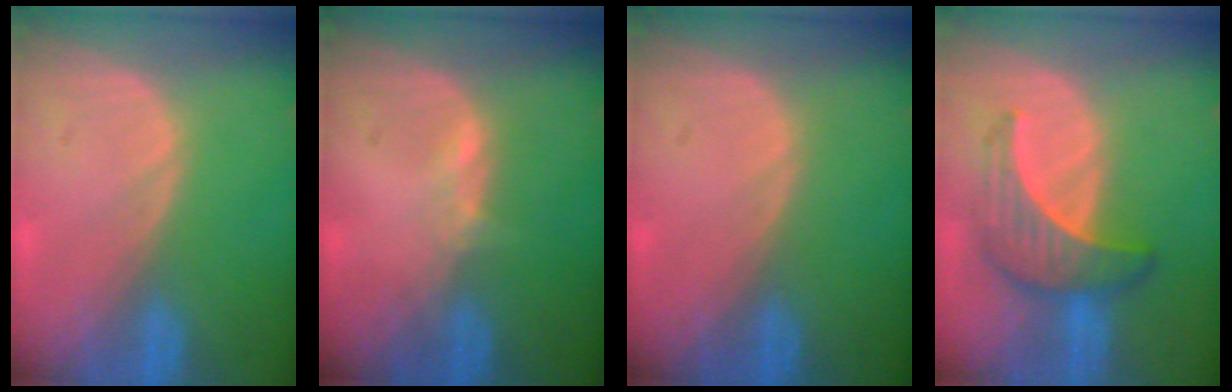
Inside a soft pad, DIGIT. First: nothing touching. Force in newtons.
{"total": 1.1, "press": 1.1, "slide": 0.3}
{"total": 0.0}
{"total": 6.6, "press": 6.4, "slide": 1.7}